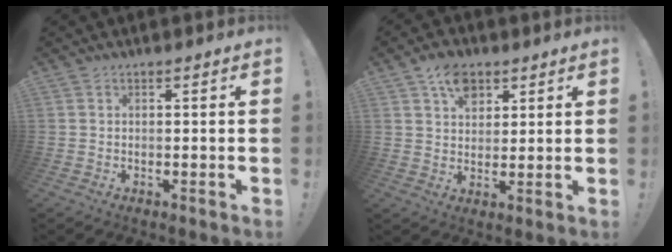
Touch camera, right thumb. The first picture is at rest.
{"total": 8.2, "force": [4.5, 5.6, 4.1], "torque": [-0.061, -0.012, 0.083]}